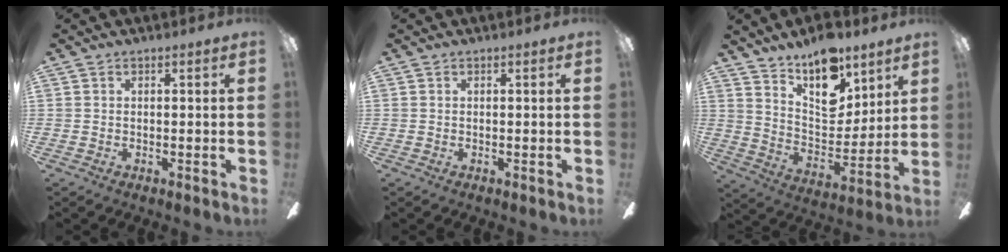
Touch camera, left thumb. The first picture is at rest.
{"total": 0.0}
{"total": 15.9, "force": [11.7, 7.4, 7.8], "torque": [-0.116, -0.077, 0.208]}